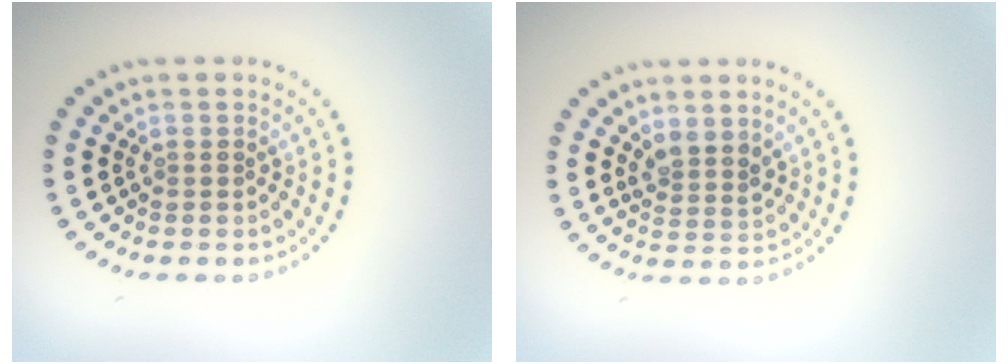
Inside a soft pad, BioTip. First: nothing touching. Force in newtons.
{"total": 2.0, "press": 1.6, "slide": 1.1}